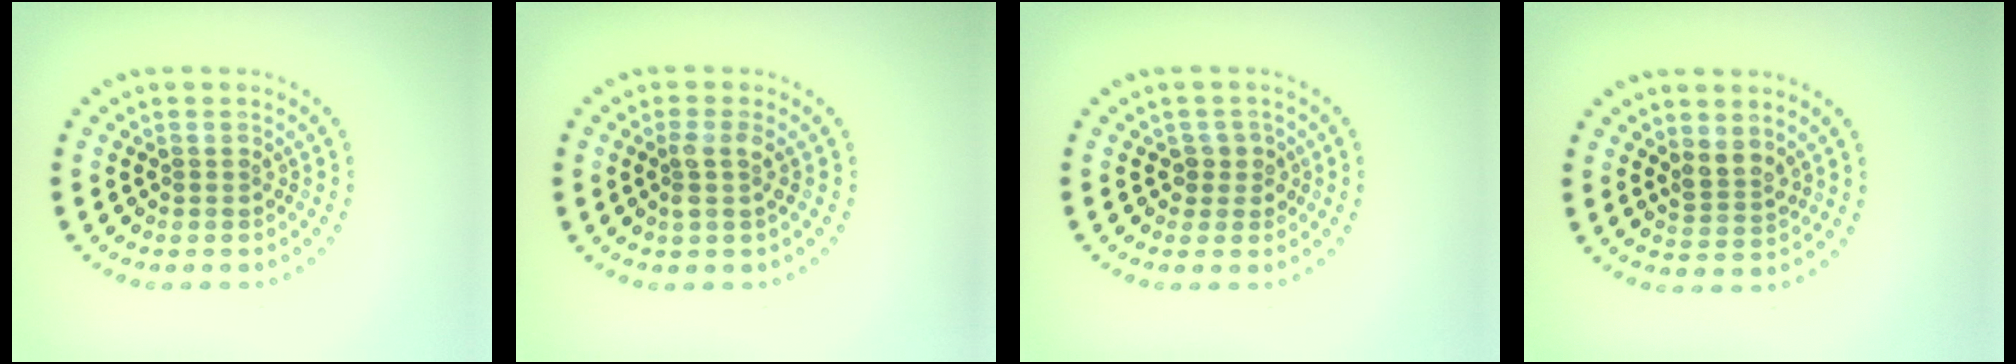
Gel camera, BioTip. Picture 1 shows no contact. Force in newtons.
{"total": 1.6, "press": 1.5, "slide": 0.7}
{"total": 1.5, "press": 1.3, "slide": 0.7}
{"total": 2.1, "press": 1.7, "slide": 1.2}